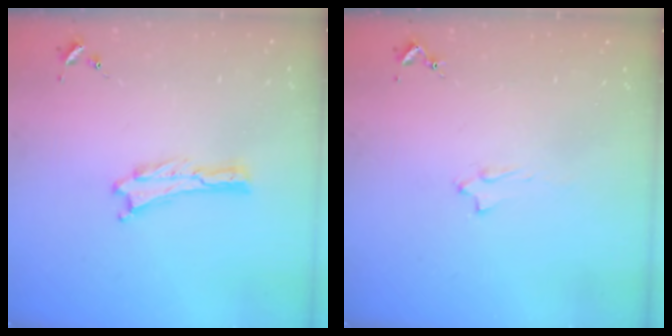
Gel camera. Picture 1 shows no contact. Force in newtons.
{"total": 2.0, "press": 2.0, "slide": 0.4}